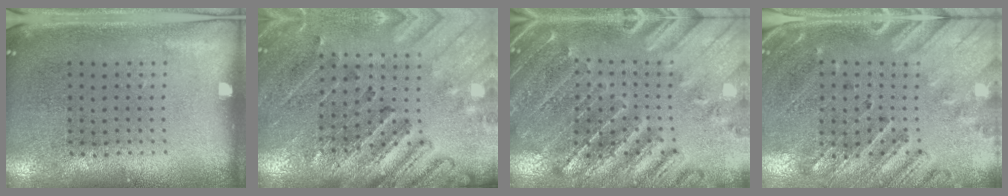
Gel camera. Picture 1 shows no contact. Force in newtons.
{"total": 2.7, "press": 2.6, "slide": 0.2}
{"total": 1.8, "press": 1.8, "slide": 0.3}
{"total": 2.5, "press": 2.1, "slide": 1.4}